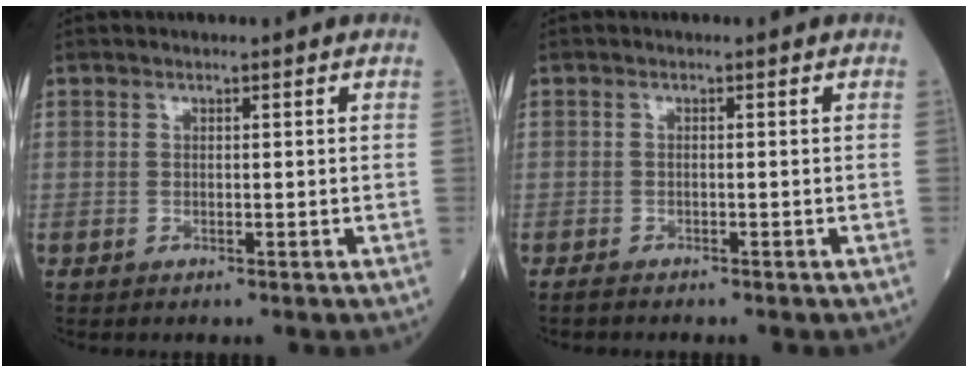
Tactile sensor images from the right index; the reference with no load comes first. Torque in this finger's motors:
{"motor_torque": [-0.10, -0.12, -0.01, 0.01]}